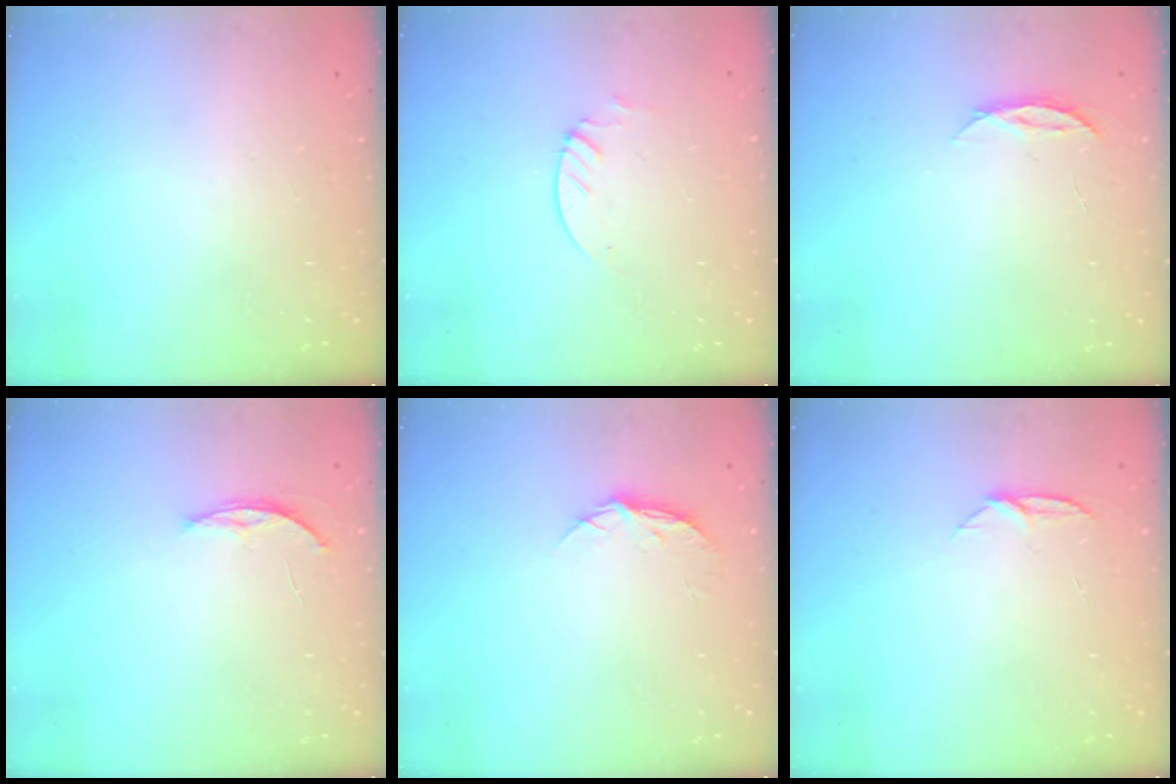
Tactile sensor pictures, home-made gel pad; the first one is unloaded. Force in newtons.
{"total": 2.1, "press": 2.1, "slide": 0.2}
{"total": 4.0, "press": 3.9, "slide": 0.4}
{"total": 3.7, "press": 3.7, "slide": 0.5}
{"total": 6.7, "press": 6.7, "slide": 0.8}
{"total": 5.1, "press": 5.1, "slide": 0.6}